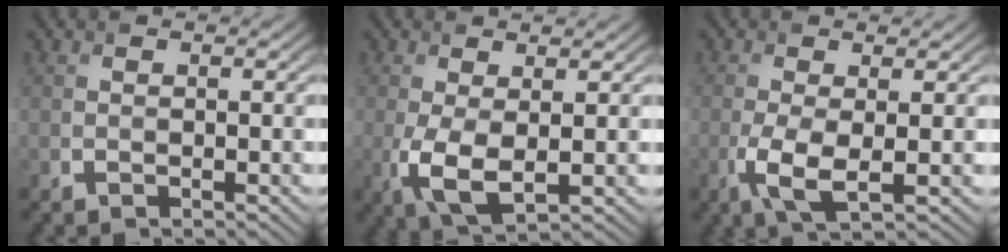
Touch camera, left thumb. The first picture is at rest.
{"total": 4.9, "force": [-0.4, 2.2, 4.3], "torque": [-0.110, -0.012, -0.003]}
{"total": 4.5, "force": [-1.0, 1.4, 4.1], "torque": [-0.100, -0.006, -0.022]}